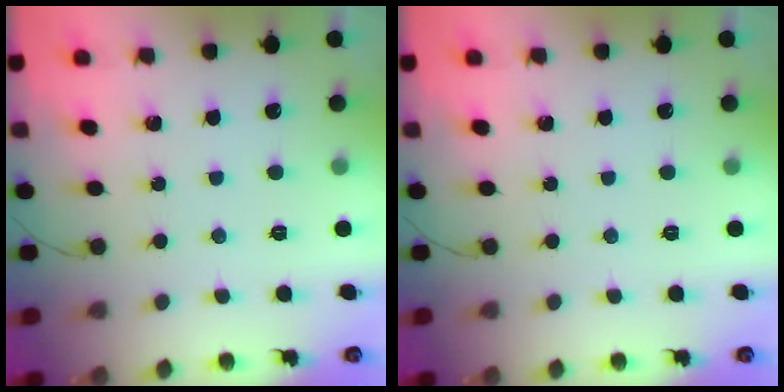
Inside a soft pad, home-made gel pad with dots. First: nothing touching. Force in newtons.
{"total": 0.0}